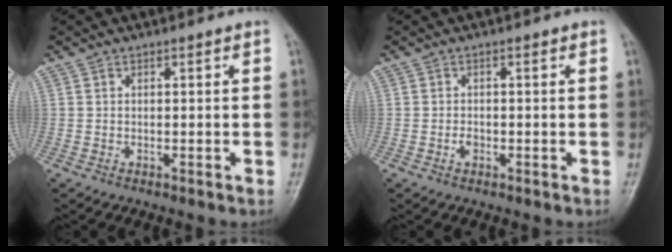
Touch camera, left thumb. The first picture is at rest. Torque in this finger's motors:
{"motor_torque": [-0.81, 0.11, 0.17, 0.07, -0.03]}